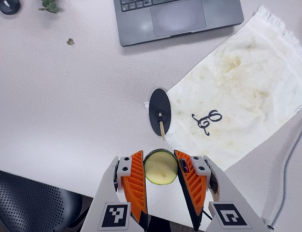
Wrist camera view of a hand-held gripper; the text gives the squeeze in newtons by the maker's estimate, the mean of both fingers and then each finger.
{"total": 8.2, "left": 8.1, "right": 8.4}